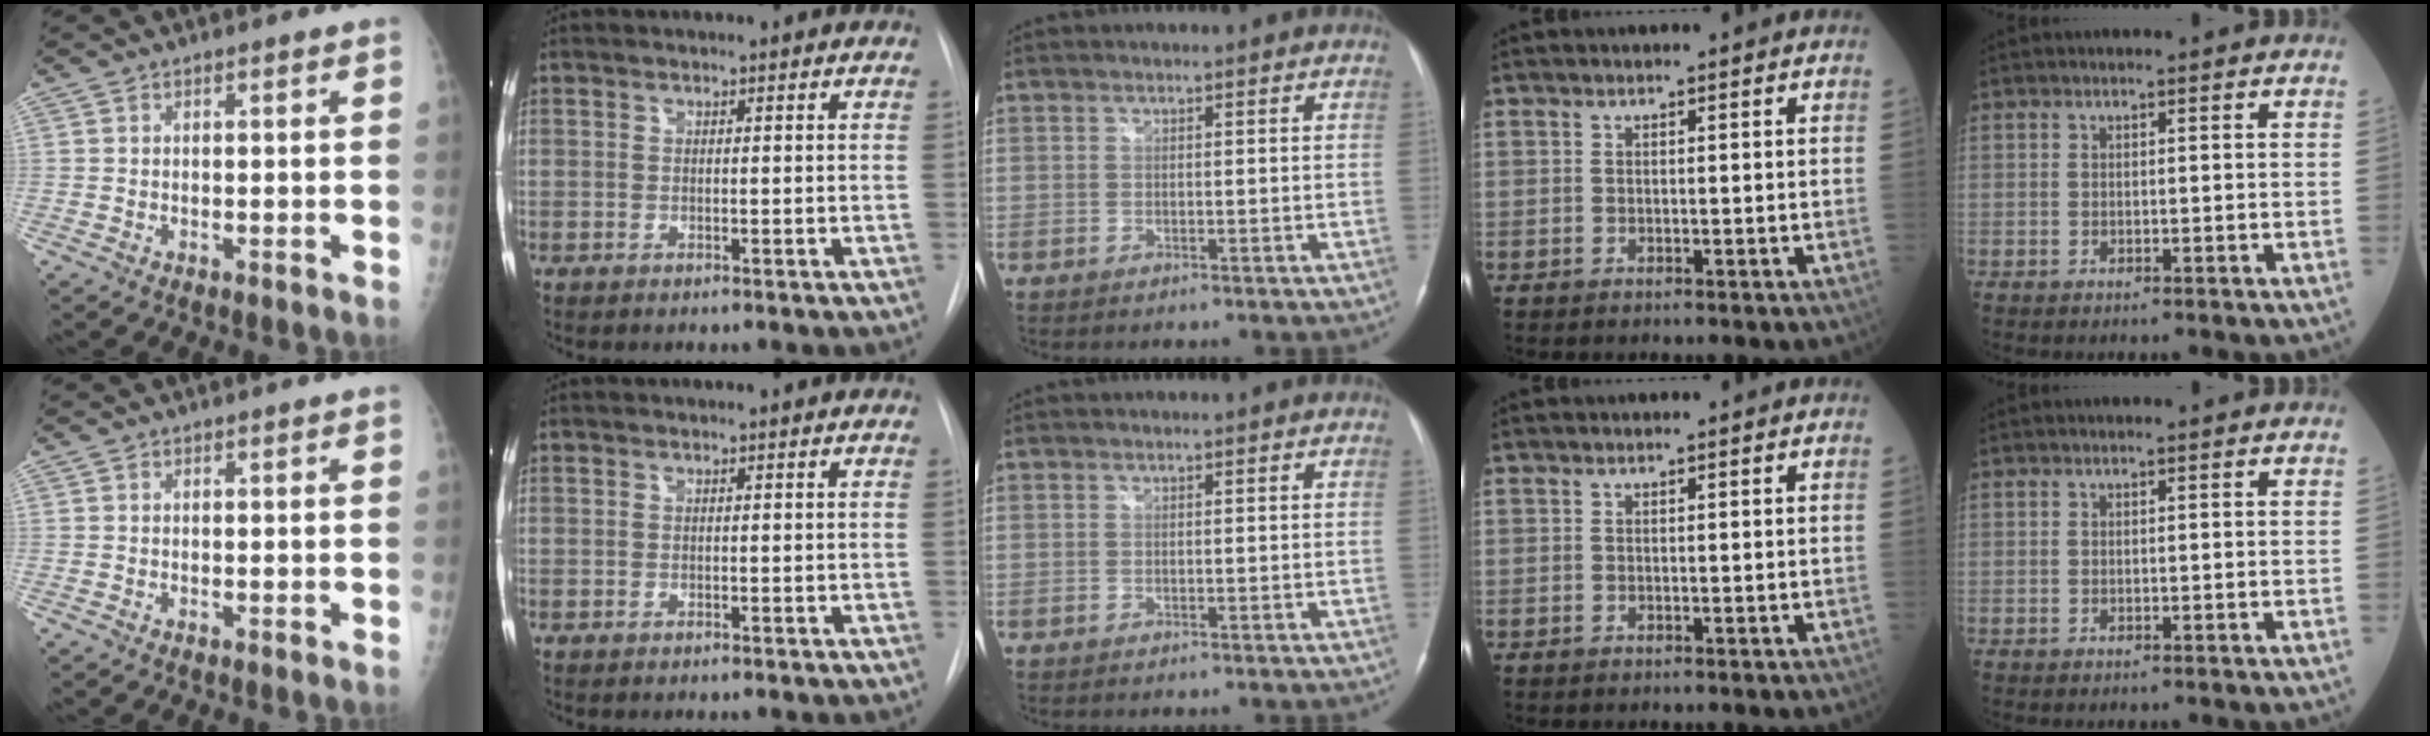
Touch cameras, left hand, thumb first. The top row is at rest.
{}